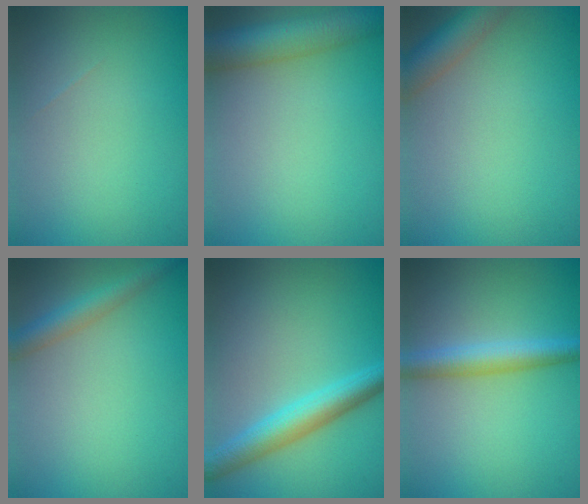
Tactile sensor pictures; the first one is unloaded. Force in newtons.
{"total": 6.5, "press": 6.5, "slide": 0.3}
{"total": 4.3, "press": 4.3, "slide": 0.3}
{"total": 2.8, "press": 2.8, "slide": 0.1}
{"total": 5.0, "press": 5.0, "slide": 0.3}
{"total": 3.6, "press": 3.6, "slide": 0.1}